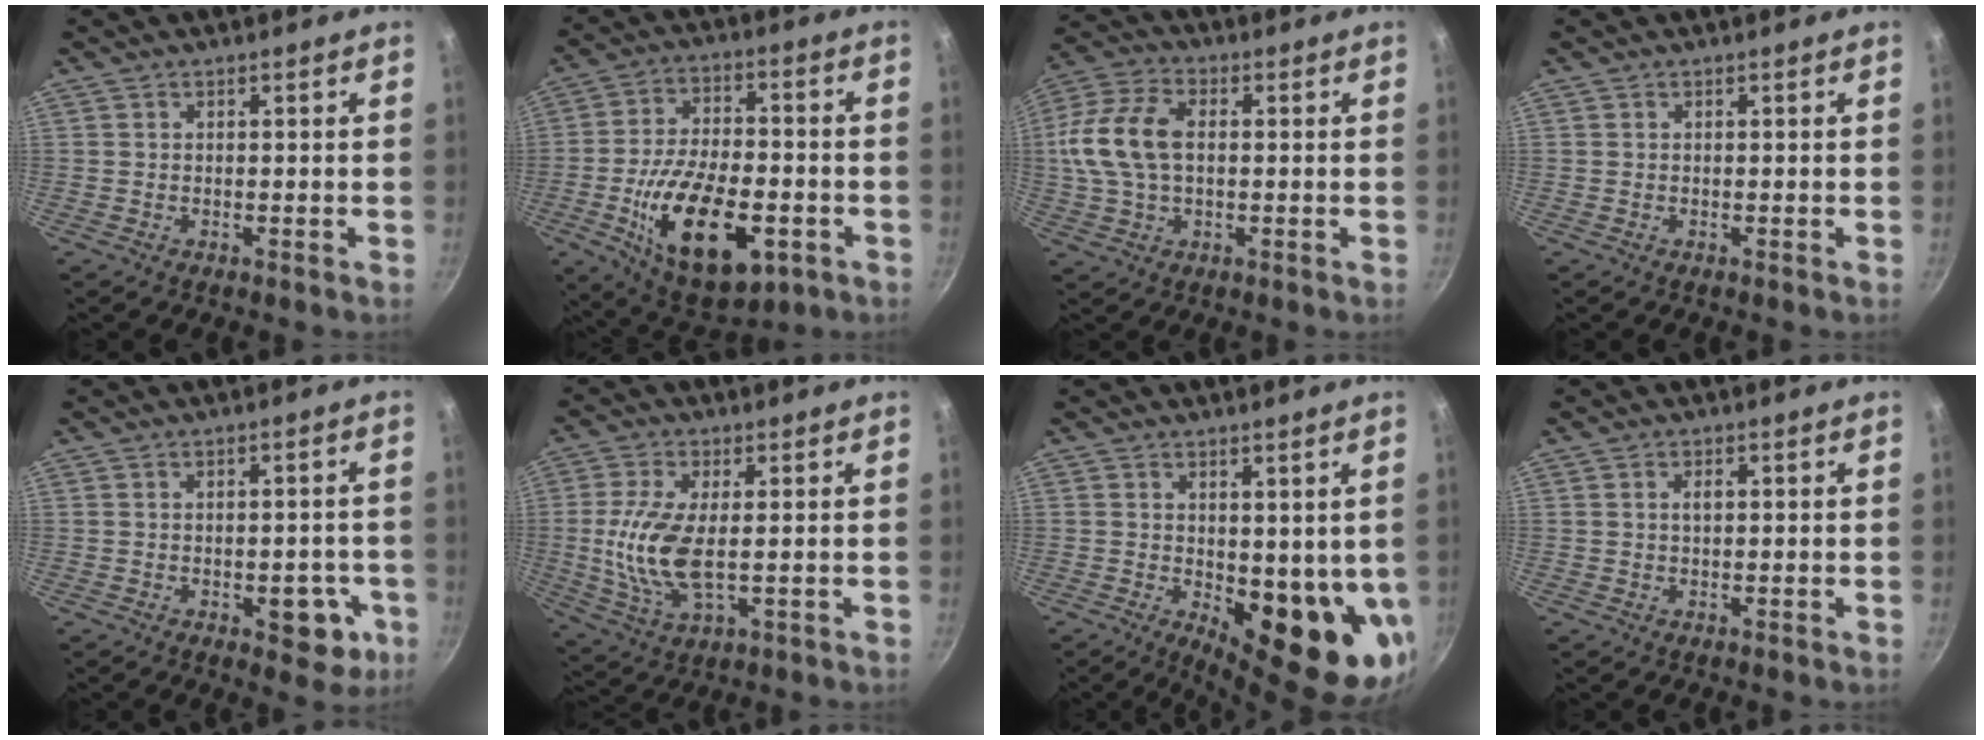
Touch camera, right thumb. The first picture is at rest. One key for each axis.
{"total": 21.1, "fx": -6.5, "fy": 10.6, "fz": 17.0, "tx": -0.278, "ty": 0.018, "tz": -0.097}
{"total": 13.6, "fx": 1.0, "fy": 8.4, "fz": 10.6, "tx": -0.207, "ty": 0.023, "tz": 0.006}
{"total": 0.0}
{"total": 7.4, "fx": -2.4, "fy": 4.0, "fz": 5.7, "tx": -0.038, "ty": 0.010, "tz": -0.026}
{"total": 11.4, "fx": 0.1, "fy": 5.1, "fz": 10.2, "tx": -0.217, "ty": -0.010, "tz": 0.001}
{"total": 14.5, "fx": -0.6, "fy": 6.2, "fz": 13.1, "tx": -0.136, "ty": -0.035, "tz": 0.007}
{"total": 2.7, "fx": 0.4, "fy": 1.7, "fz": 2.1, "tx": -0.026, "ty": 0.005, "tz": 0.006}